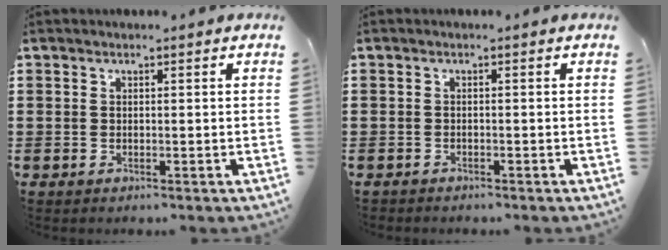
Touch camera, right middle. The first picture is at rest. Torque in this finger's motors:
{"motor_torque": [-0.19, 0.01, 0.03, 0.00]}